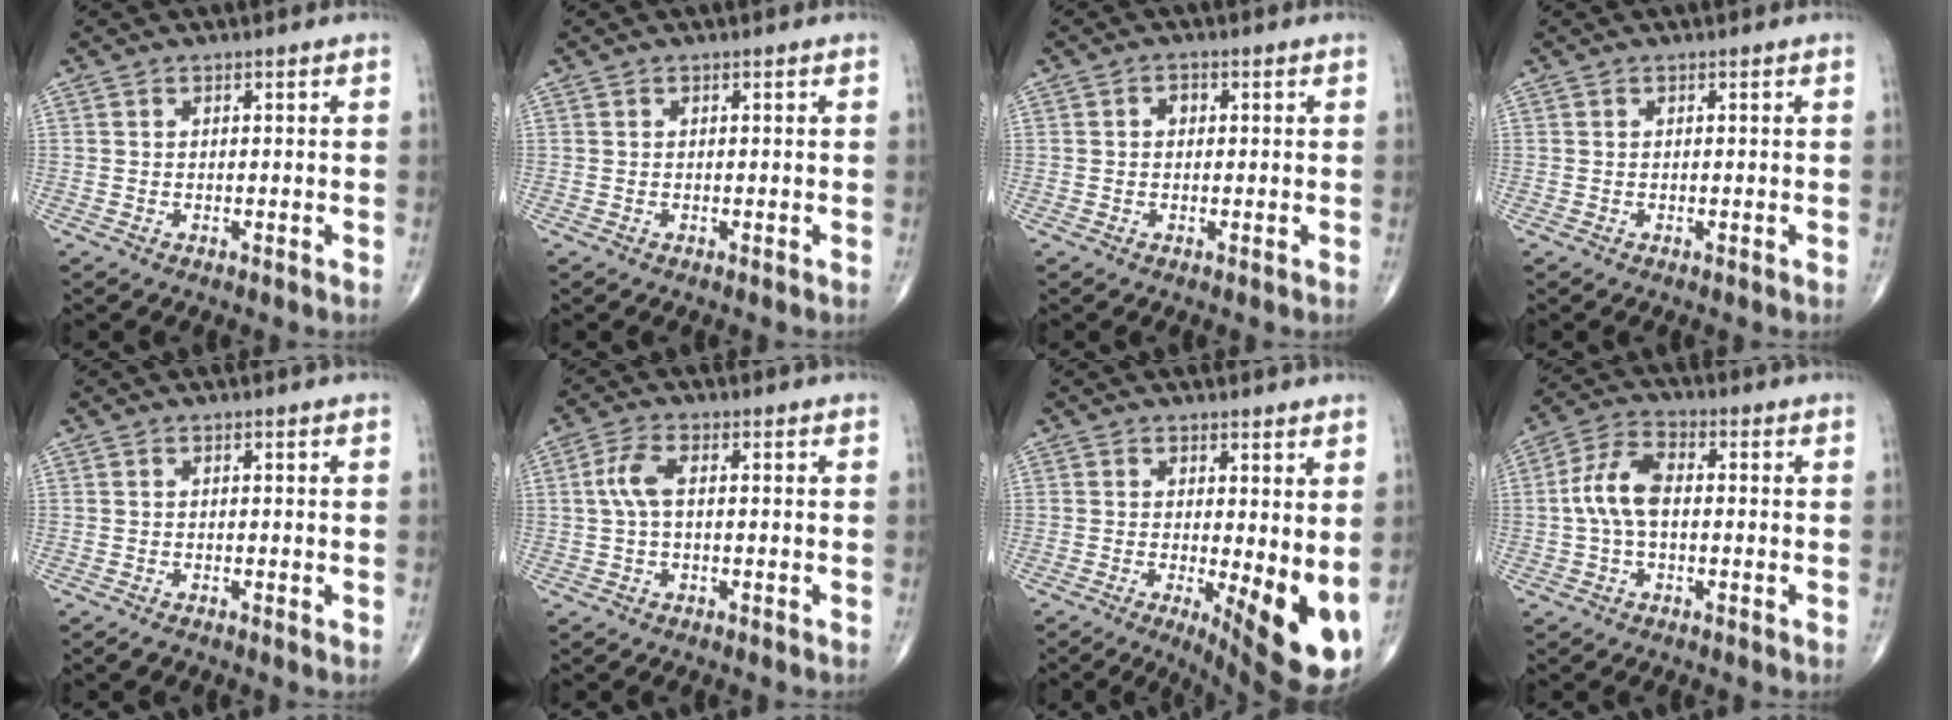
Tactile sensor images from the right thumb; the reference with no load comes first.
{"total": 0.0}
{"total": 1.6, "force": [0.2, 1.3, 1.0], "torque": [-0.009, 0.006, -0.001]}
{"total": 0.0}
{"total": 1.0, "force": [-0.6, 0.4, 0.8], "torque": [-0.018, -0.005, -0.013]}
{"total": 4.4, "force": [0.3, 1.9, 4.0], "torque": [-0.101, 0.011, 0.003]}
{"total": 13.4, "force": [-1.1, 4.6, 12.5], "torque": [-0.166, -0.029, -0.002]}
{"total": 8.0, "force": [-0.3, 4.4, 6.8], "torque": [-0.141, 0.026, -0.013]}